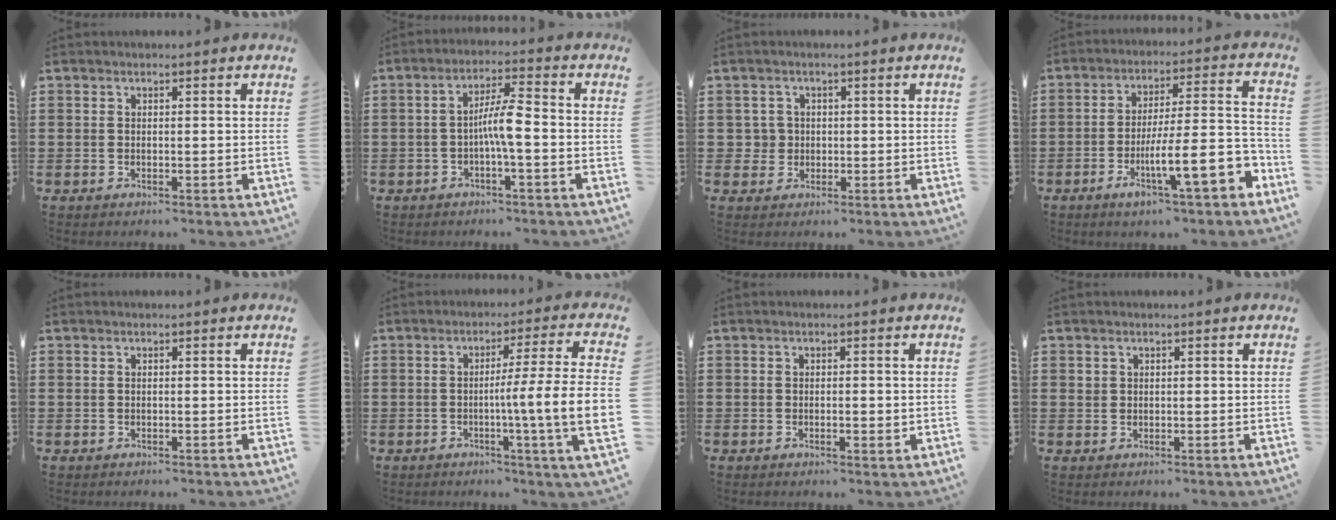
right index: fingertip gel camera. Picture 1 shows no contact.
{"total": 5.5, "force": [-1.1, 0.7, 5.3], "torque": [-0.104, 0.002, -0.027]}
{"total": 2.5, "force": [-0.1, 2.5, 0.5], "torque": [-0.021, 0.009, -0.006]}
{"total": 12.7, "force": [-5.0, 2.4, 11.3], "torque": [-0.176, -0.010, -0.088]}
{"total": 0.0}
{"total": 9.2, "force": [-1.2, -0.8, 9.0], "torque": [-0.146, -0.021, -0.031]}
{"total": 1.5, "force": [-0.3, 0.4, 1.4], "torque": [-0.025, -0.003, -0.004]}
{"total": 0.9, "force": [0.4, 0.8, 0.1], "torque": [-0.003, 0.003, 0.009]}